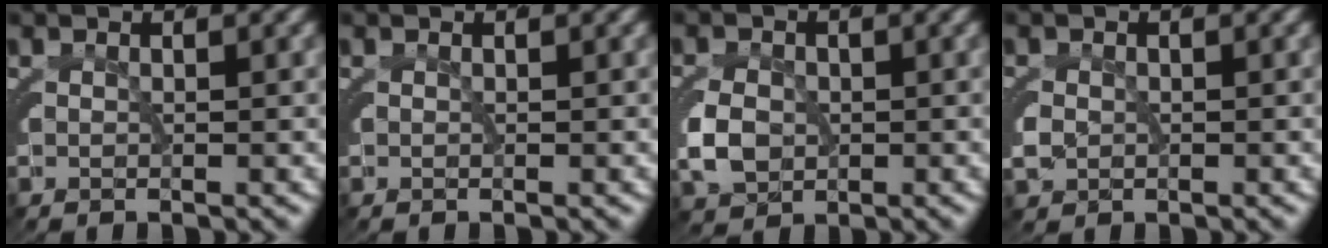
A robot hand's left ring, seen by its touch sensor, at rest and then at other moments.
{"total": 0.0}
{"total": 2.7, "force": [-0.6, 2.1, 1.6], "torque": [-0.037, -0.007, -0.006]}
{"total": 1.1, "force": [-0.4, 0.9, 0.6], "torque": [-0.019, -0.005, -0.004]}